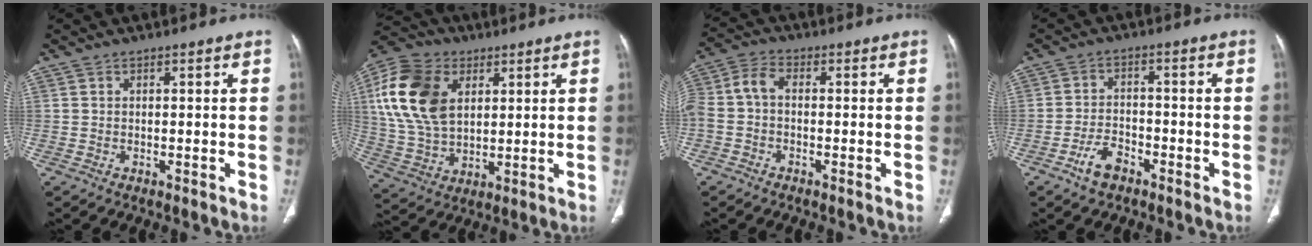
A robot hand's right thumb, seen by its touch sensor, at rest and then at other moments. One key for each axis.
{"total": 17.9, "fx": 5.2, "fy": 11.8, "fz": 12.4, "tx": -0.235, "ty": -0.006, "tz": 0.100}
{"total": 6.7, "fx": -0.6, "fy": 4.1, "fz": 5.3, "tx": -0.116, "ty": 0.025, "tz": -0.021}
{"total": 5.2, "fx": -3.3, "fy": 2.7, "fz": 2.9, "tx": -0.050, "ty": 0.024, "tz": -0.059}